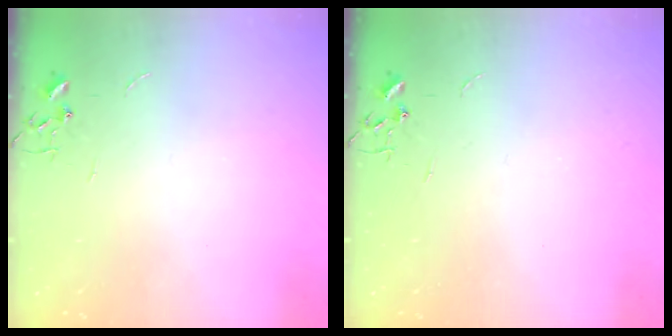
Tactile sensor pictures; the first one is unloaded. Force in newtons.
{"total": 0.0}